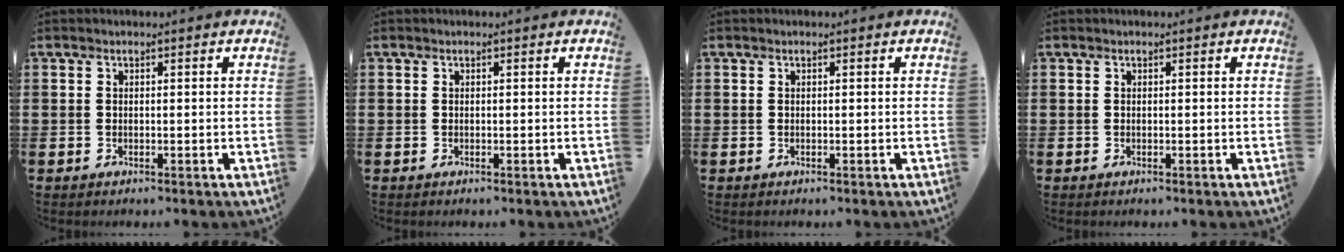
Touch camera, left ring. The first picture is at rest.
{"total": 0.0}
{"total": 0.0}
{"total": 0.0}